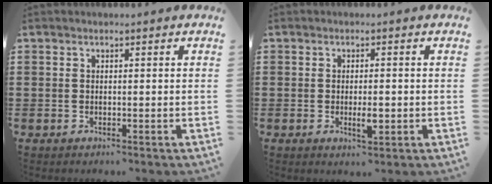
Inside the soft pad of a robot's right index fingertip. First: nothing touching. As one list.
[{"total": 2.8, "force": [-0.6, 0.9, 2.6], "torque": [-0.046, 0.000, -0.009]}]